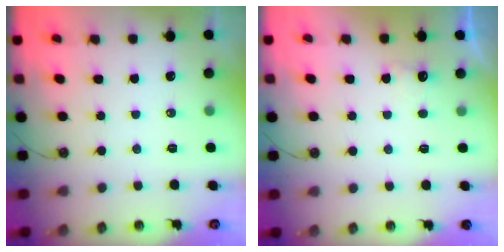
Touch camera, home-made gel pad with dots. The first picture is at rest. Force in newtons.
{"total": 2.1, "press": 2.0, "slide": 0.9}